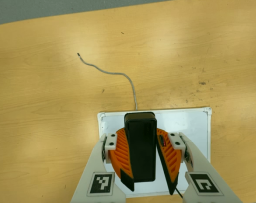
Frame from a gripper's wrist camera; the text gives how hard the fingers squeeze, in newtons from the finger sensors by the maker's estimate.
{"total": 10.1, "left": 9.8, "right": 10.4}